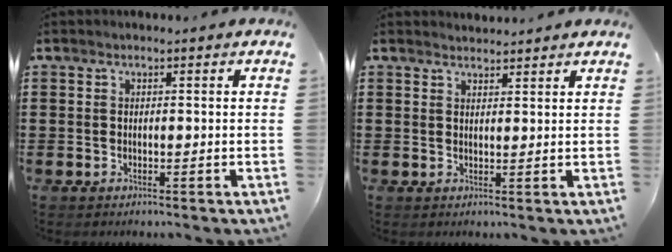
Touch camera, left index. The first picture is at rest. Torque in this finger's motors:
{"motor_torque": [2.14, 0.00, 0.14, 0.00]}